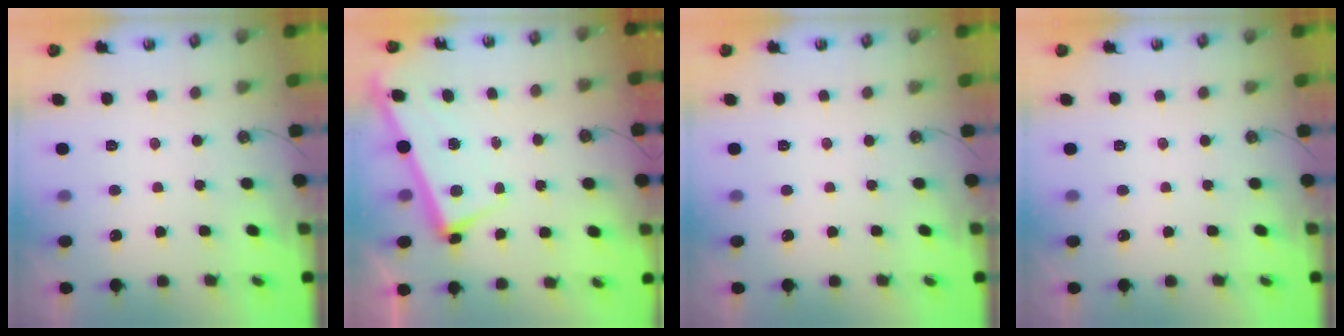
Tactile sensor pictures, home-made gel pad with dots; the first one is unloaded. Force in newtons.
{"total": 2.9, "press": 2.9, "slide": 0.4}
{"total": 0.0}
{"total": 0.0}